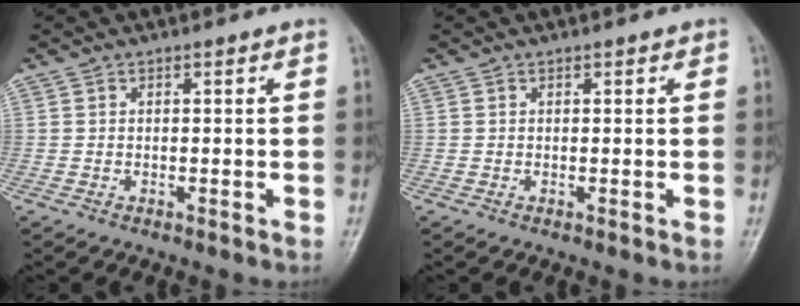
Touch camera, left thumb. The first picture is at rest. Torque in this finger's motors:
{"motor_torque": [0.01, 0.10, -0.16, 0.06, 0.01]}